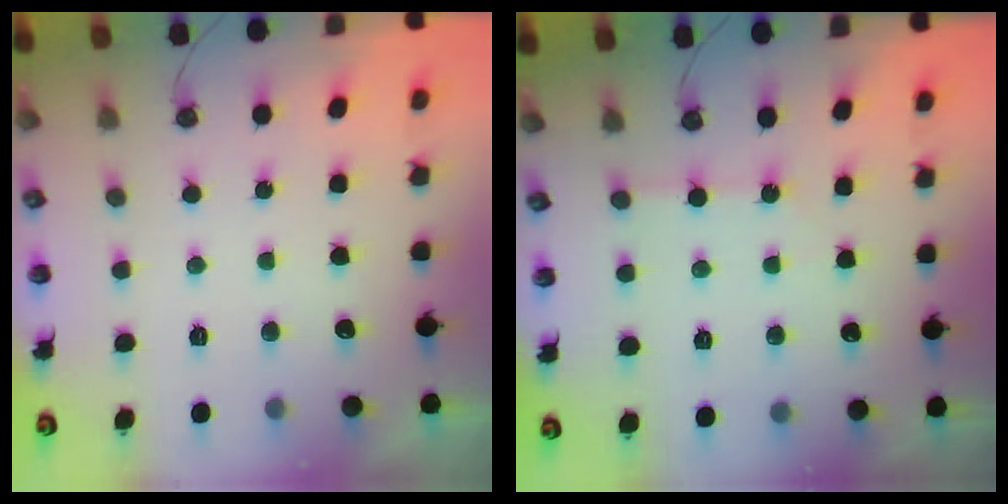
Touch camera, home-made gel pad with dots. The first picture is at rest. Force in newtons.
{"total": 2.9, "press": 2.9, "slide": 0.5}